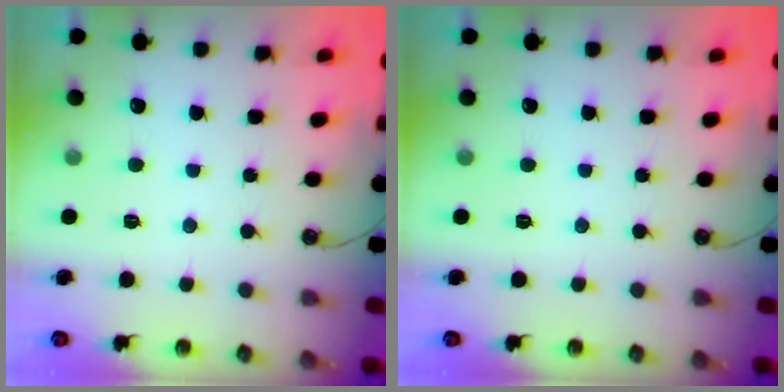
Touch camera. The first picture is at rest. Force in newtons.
{"total": 0.0}